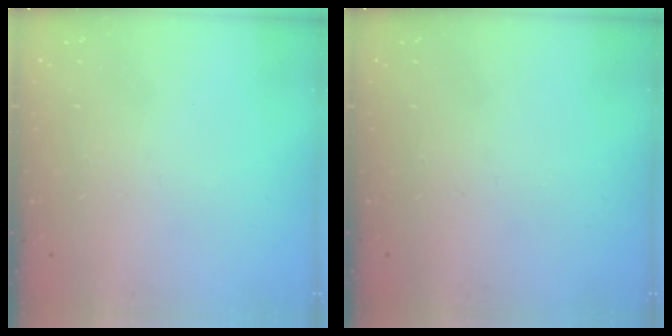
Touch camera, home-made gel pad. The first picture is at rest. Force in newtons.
{"total": 0.0}